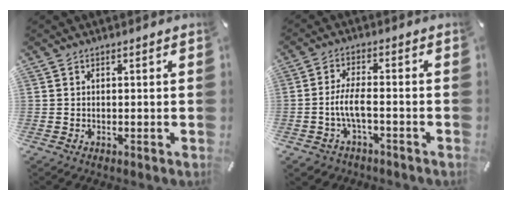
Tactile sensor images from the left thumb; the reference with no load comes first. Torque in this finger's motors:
{"motor_torque": [0.31, 0.51, 0.20, 0.16, 0.14]}